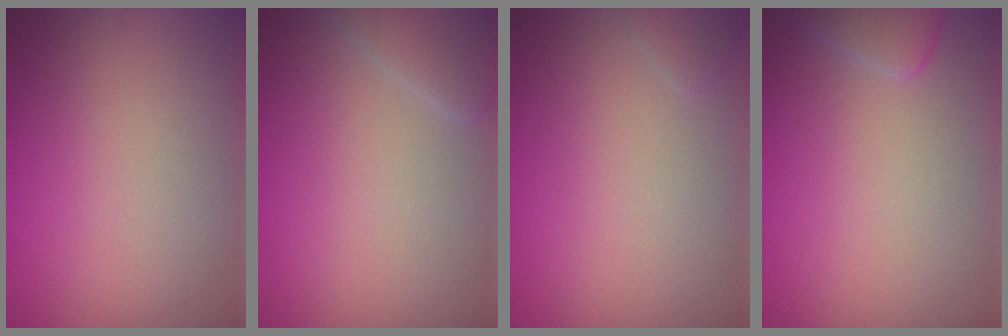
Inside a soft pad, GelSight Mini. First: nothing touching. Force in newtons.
{"total": 2.2, "press": 2.2, "slide": 0.2}
{"total": 0.8, "press": 0.8, "slide": 0.0}
{"total": 2.0, "press": 2.0, "slide": 0.2}